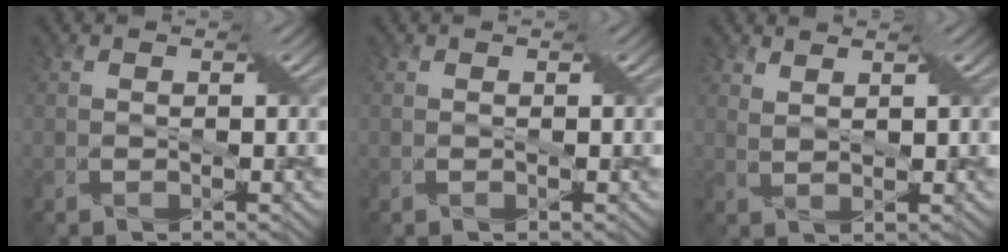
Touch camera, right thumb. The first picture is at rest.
{"total": 0.0}
{"total": 2.5, "force": [2.0, 0.0, 1.4], "torque": [-0.038, 0.008, 0.041]}